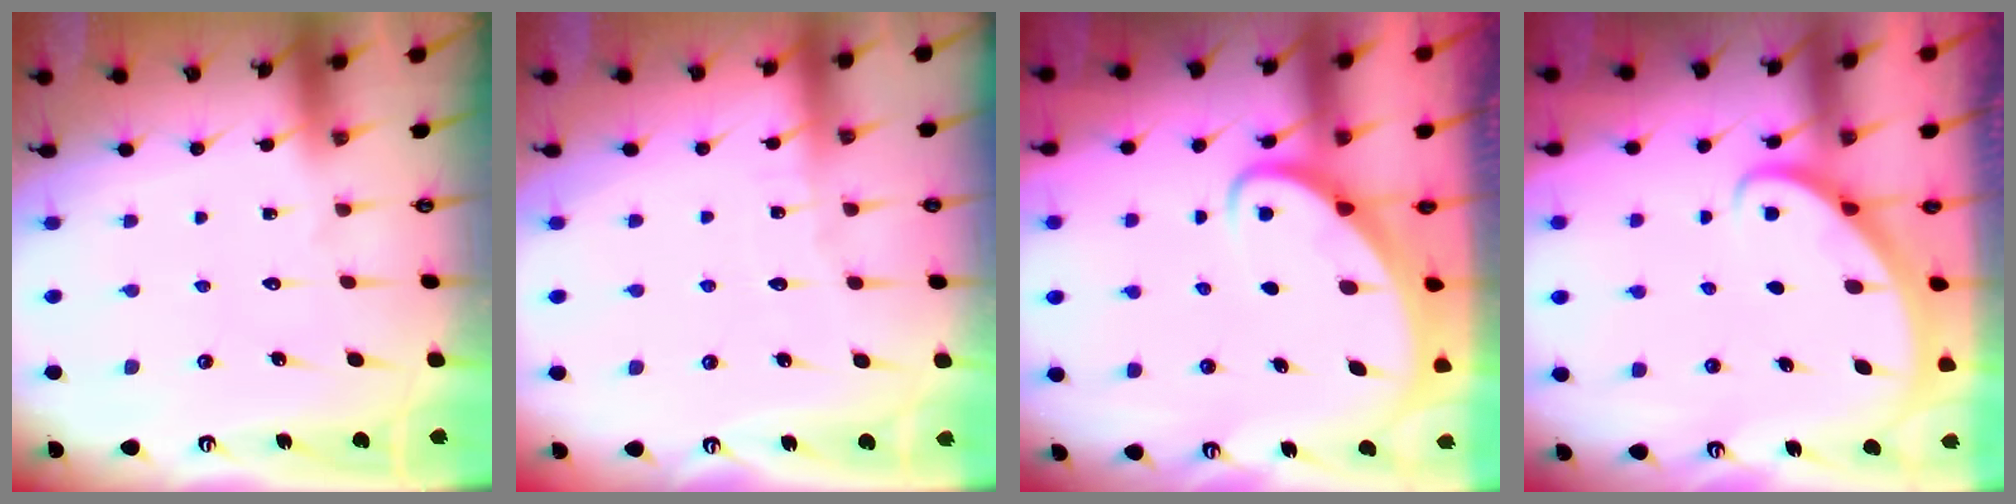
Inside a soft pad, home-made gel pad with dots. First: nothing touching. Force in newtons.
{"total": 2.3, "press": 2.3, "slide": 0.2}
{"total": 2.8, "press": 2.8, "slide": 0.3}
{"total": 2.7, "press": 2.7, "slide": 0.2}